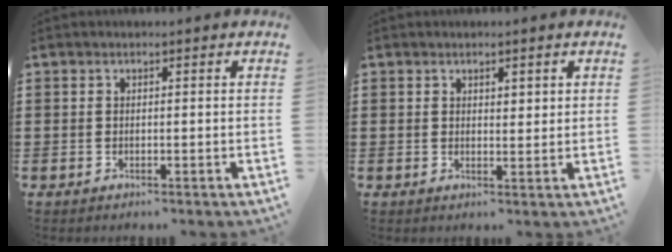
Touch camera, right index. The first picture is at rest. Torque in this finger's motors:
{"motor_torque": [-0.27, 0.16, 0.01, 0.00]}